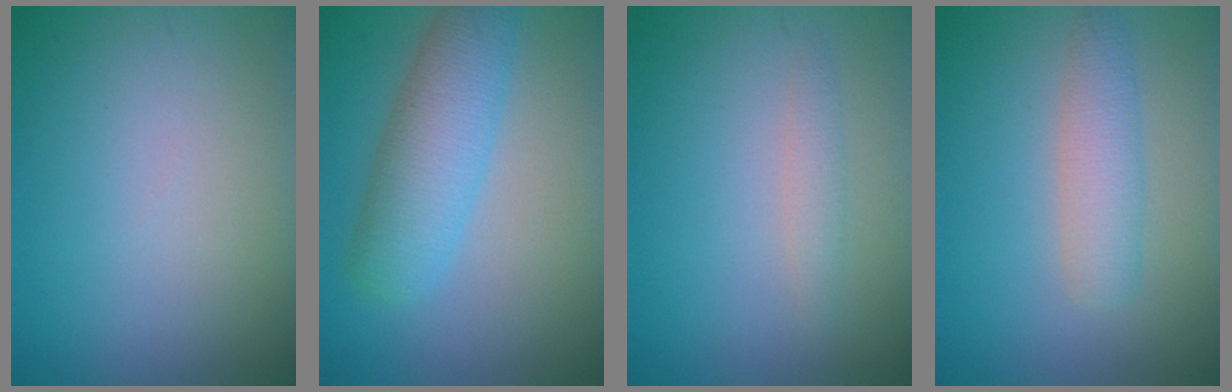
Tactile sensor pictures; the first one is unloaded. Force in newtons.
{"total": 5.6, "press": 5.6, "slide": 0.2}
{"total": 1.2, "press": 1.2, "slide": 0.1}
{"total": 3.1, "press": 3.1, "slide": 0.2}